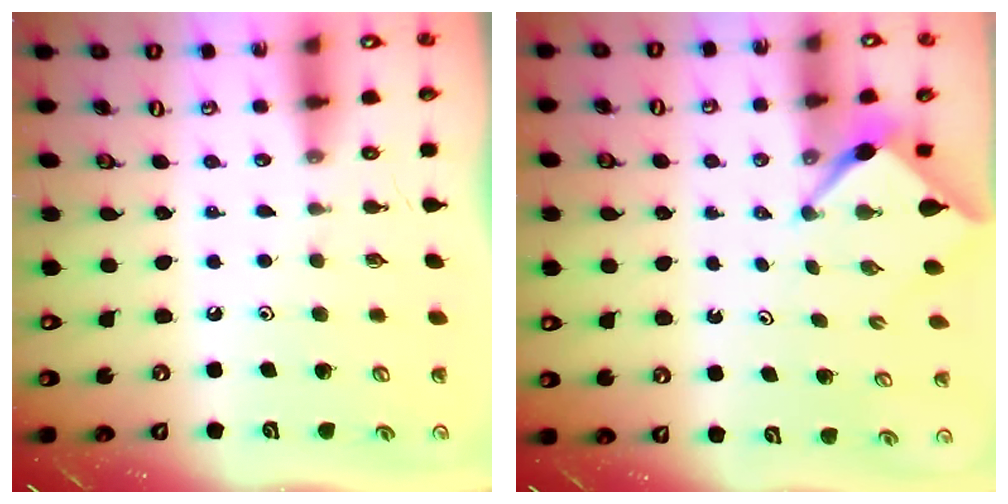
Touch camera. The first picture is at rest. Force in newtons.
{"total": 2.5, "press": 2.5, "slide": 0.2}